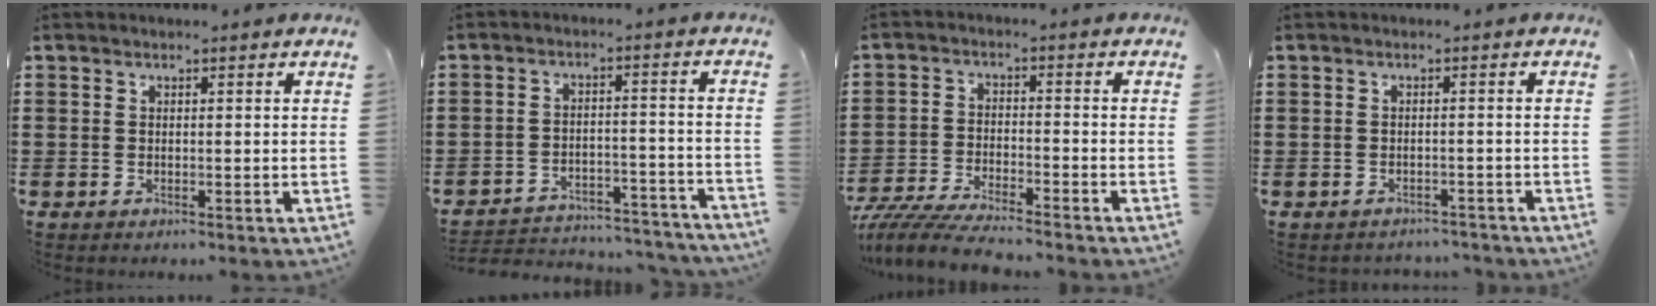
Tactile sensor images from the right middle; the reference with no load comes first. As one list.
[{"total": 3.9, "force": [-3.8, 0.6, 0.8], "torque": [-0.019, 0.004, -0.081]}, {"total": 5.7, "force": [-5.4, 0.3, 1.7], "torque": [-0.047, -0.009, -0.110]}, {"total": 1.4, "force": [-1.4, 0.2, 0.0], "torque": [-0.006, -0.001, -0.029]}]